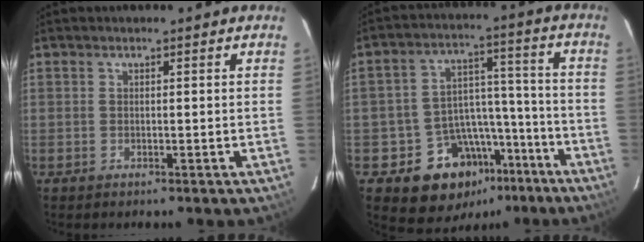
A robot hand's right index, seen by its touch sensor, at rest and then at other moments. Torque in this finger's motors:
{"motor_torque": [1.06, -1.07, 0.55, 0.06]}